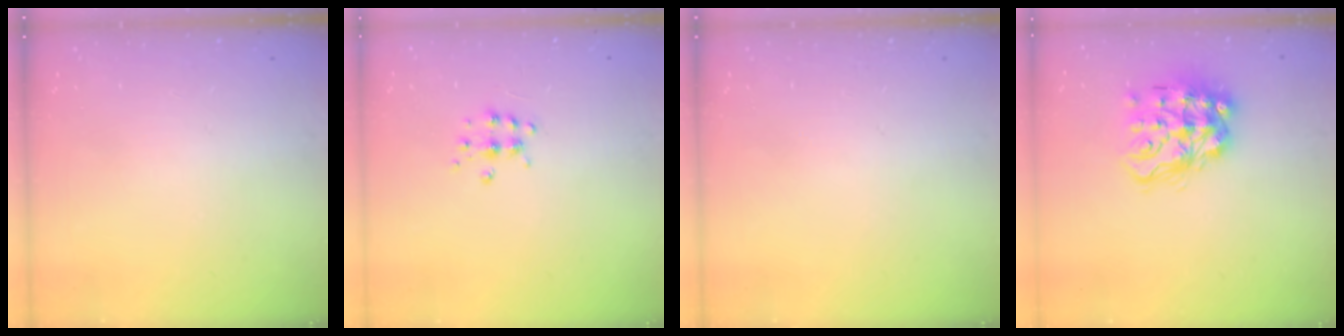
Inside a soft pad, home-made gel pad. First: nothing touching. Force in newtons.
{"total": 5.5, "press": 5.4, "slide": 0.5}
{"total": 0.0}
{"total": 15.2, "press": 15.2, "slide": 0.9}